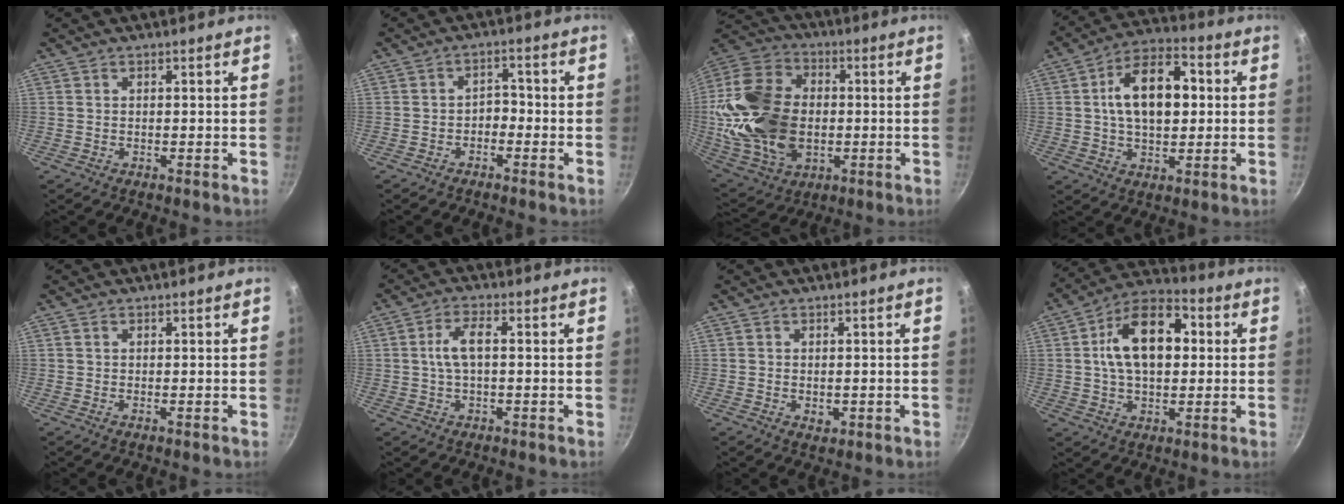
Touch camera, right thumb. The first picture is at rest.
{"total": 3.0, "force": [-1.3, 2.1, 1.7], "torque": [-0.006, 0.020, -0.027]}
{"total": 24.1, "force": [-0.6, 16.8, 17.3], "torque": [-0.327, 0.020, -0.003]}
{"total": 15.2, "force": [2.0, 9.1, 12.0], "torque": [-0.164, 0.021, 0.022]}
{"total": 0.6, "force": [0.2, 0.3, 0.4], "torque": [-0.008, 0.001, 0.001]}
{"total": 5.4, "force": [0.3, 2.2, 4.9], "torque": [-0.104, 0.015, 0.003]}
{"total": 2.0, "force": [-0.2, 1.5, 1.4], "torque": [-0.020, -0.003, -0.002]}
{"total": 16.3, "force": [2.6, 10.1, 12.6], "torque": [-0.176, 0.023, 0.026]}